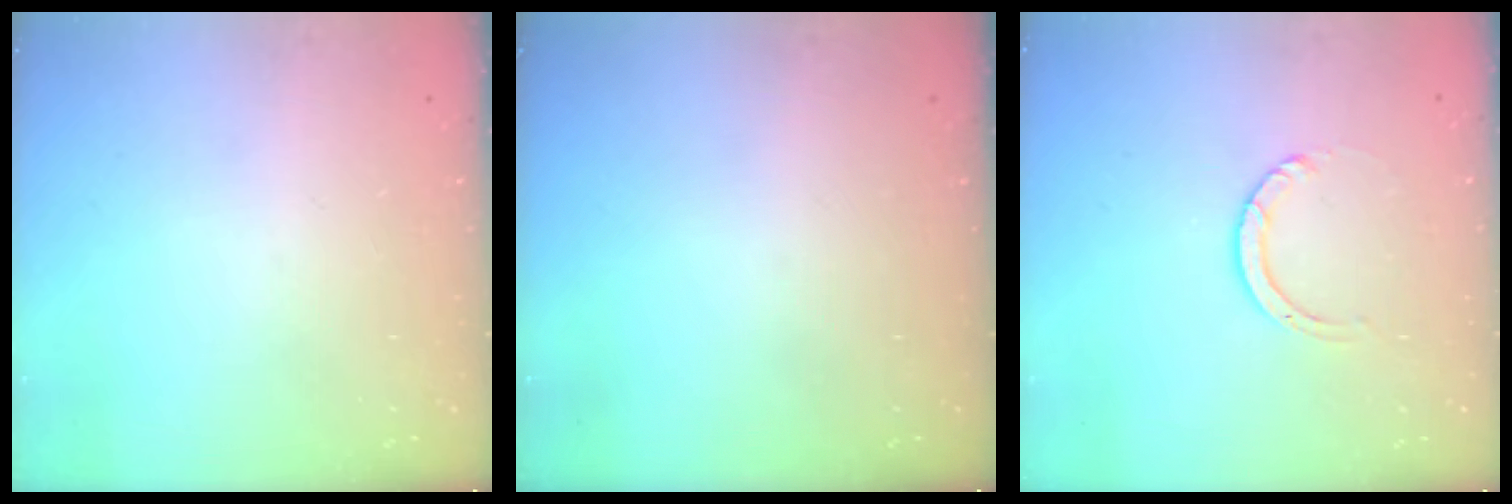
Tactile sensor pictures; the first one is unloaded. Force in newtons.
{"total": 0.0}
{"total": 3.5, "press": 3.5, "slide": 0.1}